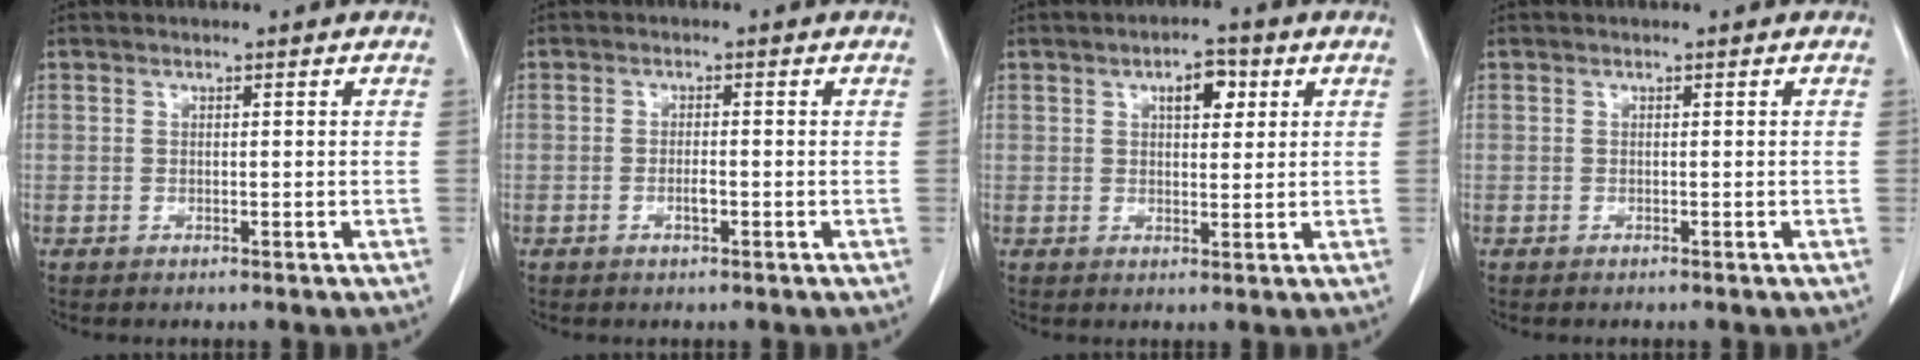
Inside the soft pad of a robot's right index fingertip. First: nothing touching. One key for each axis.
{"total": 1.7, "fx": -0.8, "fy": 0.4, "fz": 1.5, "tx": -0.027, "ty": 0.001, "tz": -0.012}
{"total": 4.4, "fx": 1.8, "fy": 2.0, "fz": 3.5, "tx": -0.055, "ty": 0.008, "tz": 0.026}
{"total": 0.0}